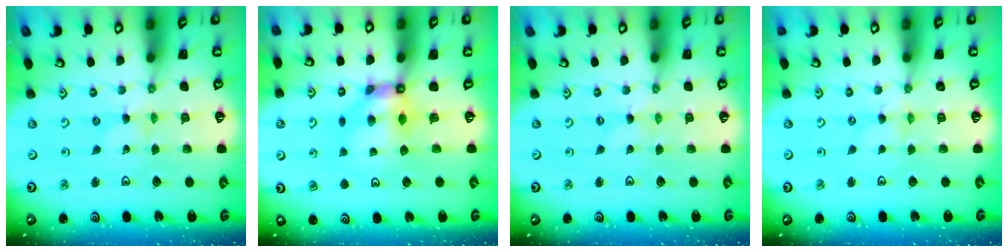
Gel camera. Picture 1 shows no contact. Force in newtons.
{"total": 6.5, "press": 6.5, "slide": 0.2}
{"total": 0.0}
{"total": 0.8, "press": 0.8, "slide": 0.2}